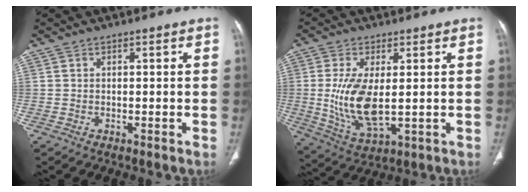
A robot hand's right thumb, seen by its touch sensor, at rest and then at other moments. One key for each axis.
{"total": 11.4, "fx": 0.1, "fy": 5.0, "fz": 10.2, "tx": -0.211, "ty": -0.019, "tz": 0.017}